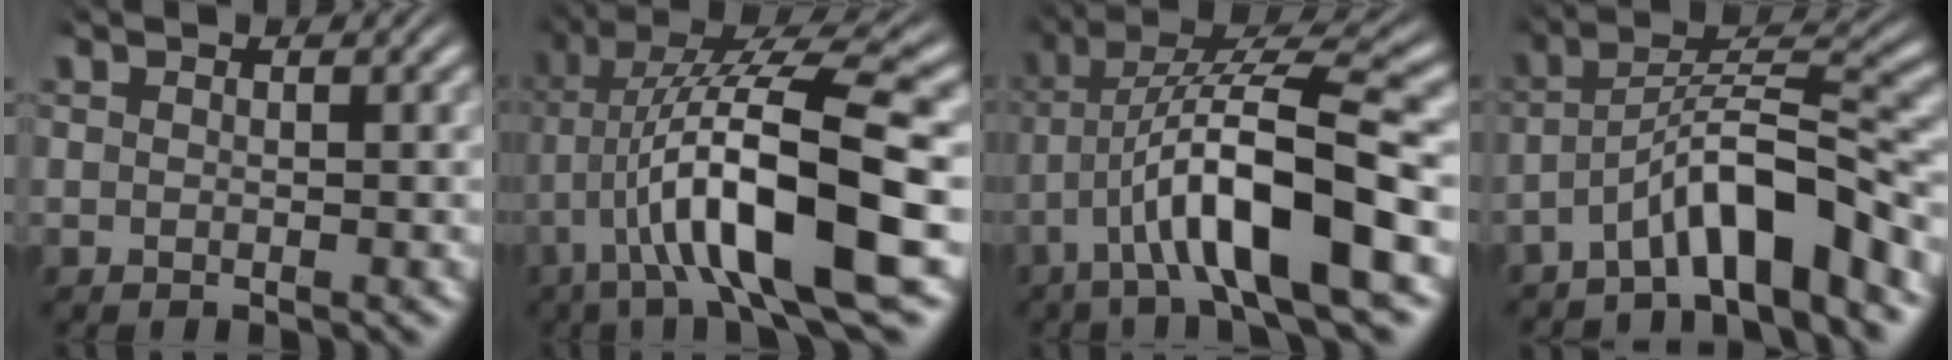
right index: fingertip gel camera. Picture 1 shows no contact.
{"total": 11.1, "force": [0.3, 3.7, 10.5], "torque": [-0.188, -0.004, 0.008]}
{"total": 8.6, "force": [0.5, 2.8, 8.1], "torque": [-0.141, 0.002, 0.009]}
{"total": 5.9, "force": [-2.3, 1.8, 5.1], "torque": [-0.088, 0.004, -0.038]}